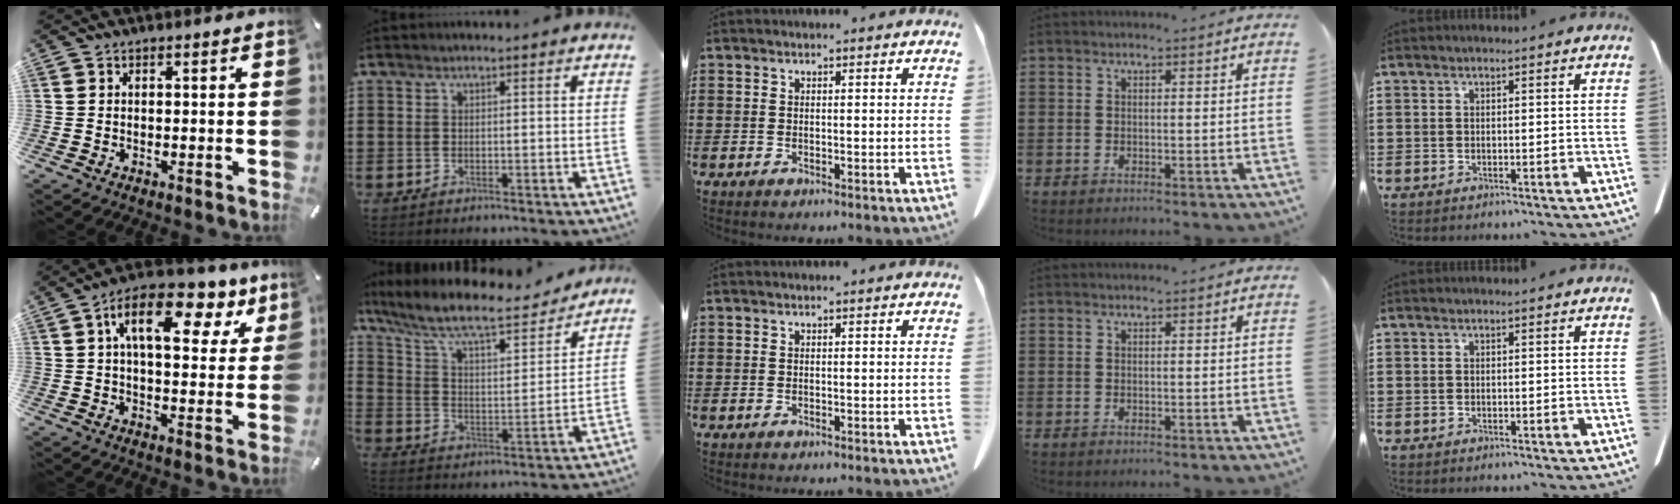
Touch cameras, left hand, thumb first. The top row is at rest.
{"thumb": {"total": 15.5, "force": [7.3, 7.5, 11.4], "torque": [-0.178, -0.025, 0.118]}, "index": {"total": 9.6, "force": [8.2, 1.2, 4.8], "torque": [-0.127, -0.048, 0.136]}}